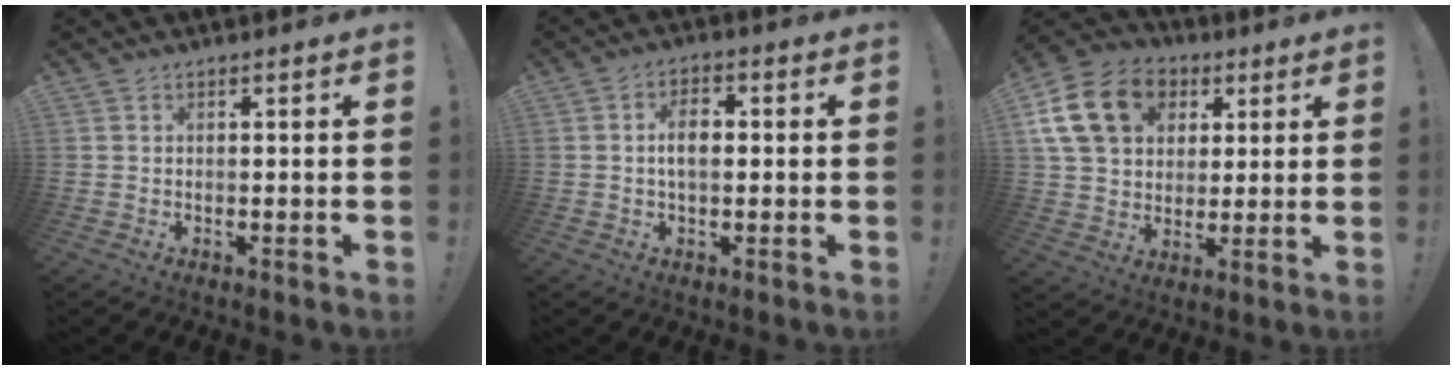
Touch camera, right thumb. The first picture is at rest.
{"total": 6.3, "force": [0.2, 3.5, 5.2], "torque": [-0.083, 0.005, -0.001]}
{"total": 19.7, "force": [6.7, 15.1, 10.7], "torque": [-0.174, -0.015, 0.134]}